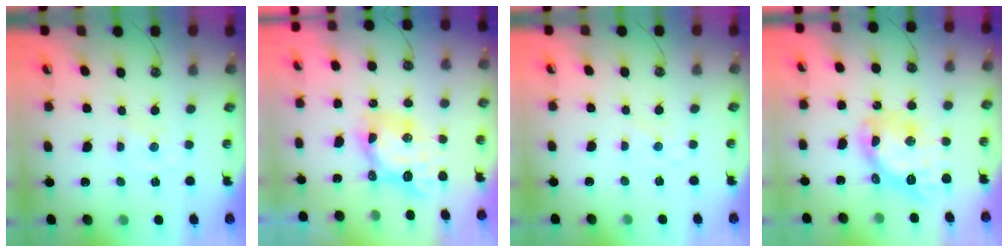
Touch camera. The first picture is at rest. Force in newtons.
{"total": 9.9, "press": 9.8, "slide": 1.0}
{"total": 2.2, "press": 2.1, "slide": 0.4}
{"total": 14.9, "press": 14.8, "slide": 1.6}